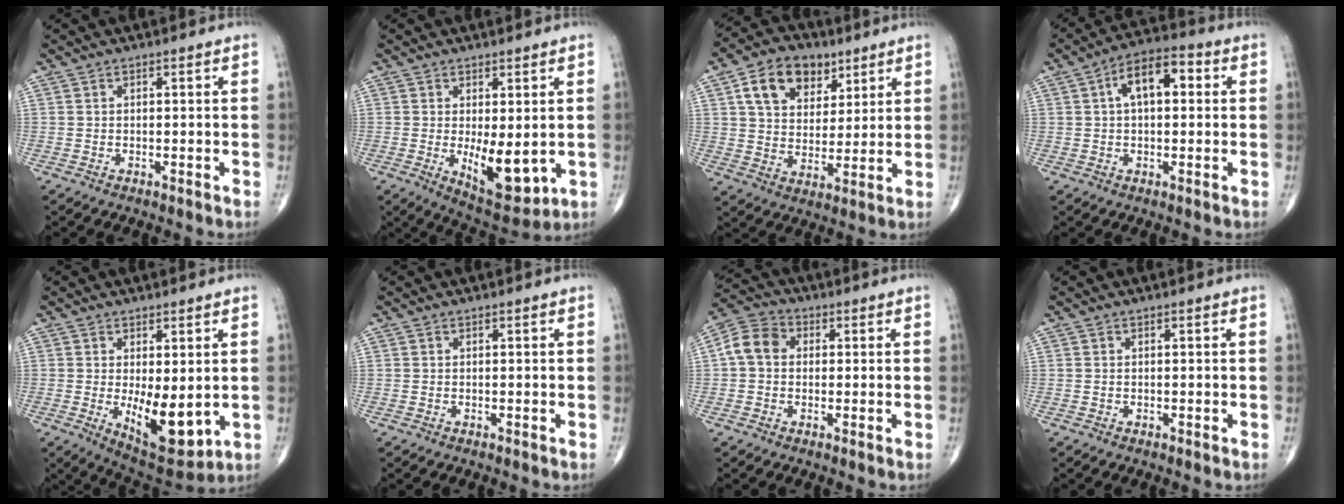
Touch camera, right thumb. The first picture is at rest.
{"total": 9.6, "force": [-1.0, 4.2, 8.6], "torque": [-0.110, -0.024, 0.002]}
{"total": 13.0, "force": [6.1, 8.9, 7.2], "torque": [-0.089, -0.015, 0.106]}
{"total": 9.5, "force": [2.0, 4.9, 7.8], "torque": [-0.119, 0.027, 0.022]}
{"total": 10.7, "force": [-1.1, 4.6, 9.6], "torque": [-0.127, -0.027, 0.001]}
{"total": 0.0}
{"total": 6.9, "force": [0.6, 5.4, 4.2], "torque": [-0.073, 0.021, 0.002]}
{"total": 0.0}